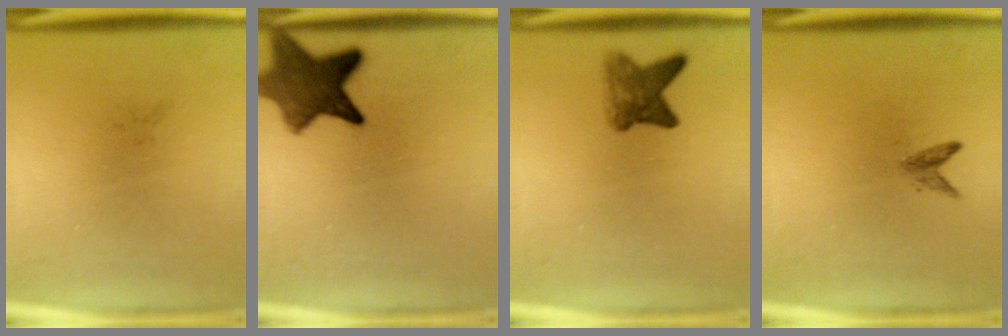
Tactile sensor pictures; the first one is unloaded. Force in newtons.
{"total": 9.4}
{"total": 4.2}
{"total": 1.3}